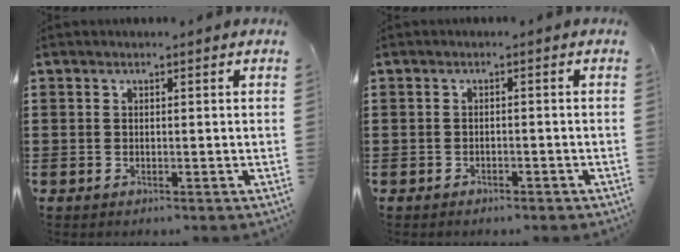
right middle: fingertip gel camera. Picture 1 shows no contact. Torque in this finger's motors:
{"motor_torque": [0.01, -0.01, -0.03, -0.01]}